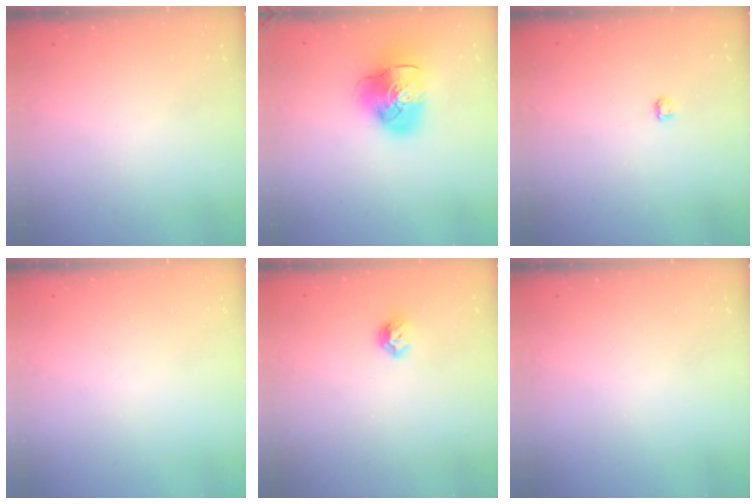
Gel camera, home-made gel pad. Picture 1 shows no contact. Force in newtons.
{"total": 12.1, "press": 11.9, "slide": 1.9}
{"total": 2.8, "press": 2.8, "slide": 0.3}
{"total": 0.0}
{"total": 6.5, "press": 6.5, "slide": 0.9}
{"total": 0.0}